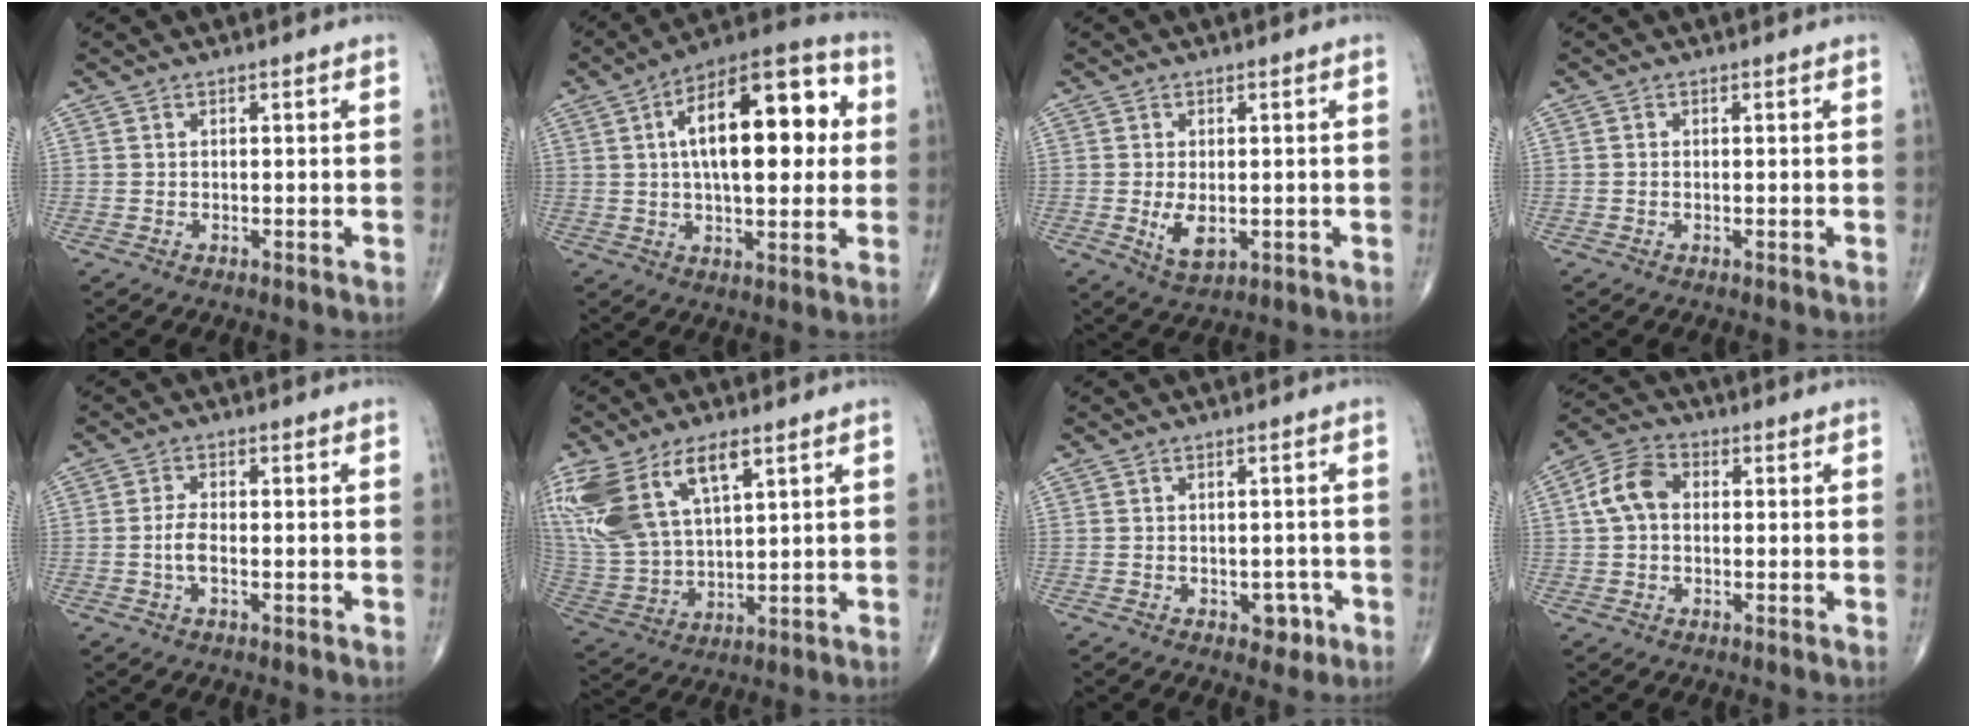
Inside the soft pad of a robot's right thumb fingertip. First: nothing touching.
{"total": 21.1, "force": [3.8, 9.4, 18.6], "torque": [-0.260, 0.020, 0.047]}
{"total": 4.7, "force": [-0.6, 2.5, 4.0], "torque": [-0.069, -0.012, -0.003]}
{"total": 0.0}
{"total": 3.0, "force": [-0.7, 1.2, 2.7], "torque": [-0.058, 0.004, -0.016]}
{"total": 19.8, "force": [9.6, 9.7, 14.3], "torque": [-0.318, -0.017, 0.196]}
{"total": 3.0, "force": [-1.3, 2.1, 1.8], "torque": [-0.004, 0.006, -0.014]}
{"total": 7.3, "force": [0.7, 5.1, 5.1], "torque": [-0.098, 0.024, 0.005]}